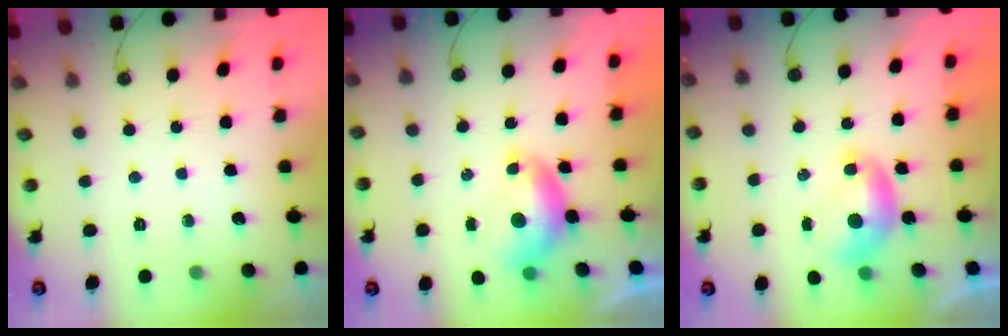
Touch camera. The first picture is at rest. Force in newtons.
{"total": 0.0}
{"total": 0.0}